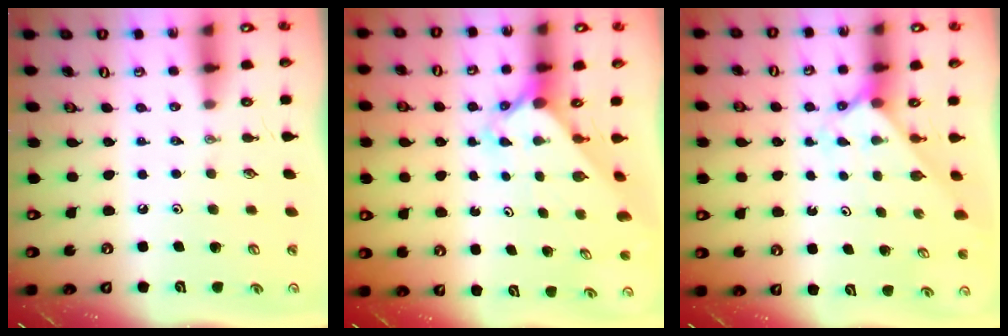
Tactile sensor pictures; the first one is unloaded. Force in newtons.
{"total": 2.6, "press": 2.6, "slide": 0.2}
{"total": 2.3, "press": 2.3, "slide": 0.2}